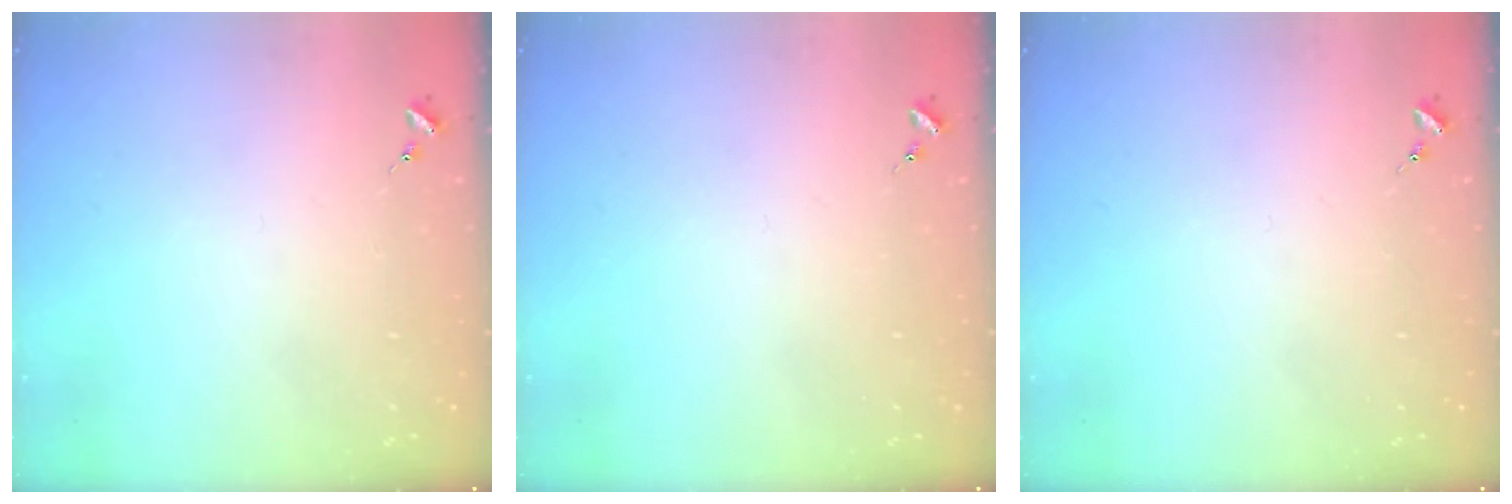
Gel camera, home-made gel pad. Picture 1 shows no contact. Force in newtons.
{"total": 0.0}
{"total": 0.0}